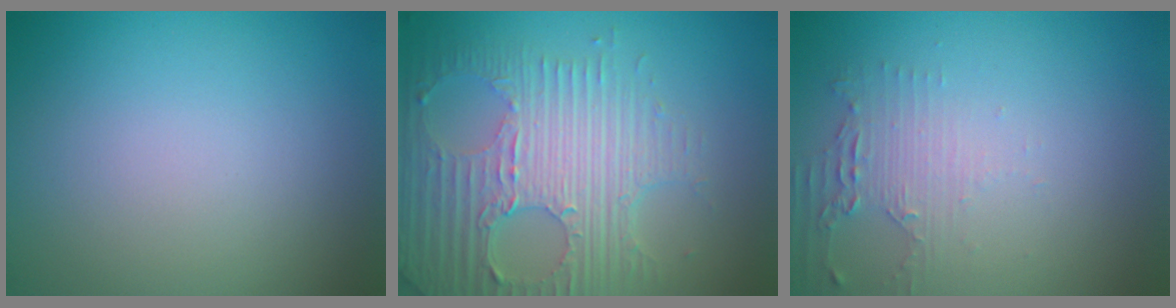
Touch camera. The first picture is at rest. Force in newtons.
{"total": 7.5, "press": 5.2, "slide": 5.4}
{"total": 2.2, "press": 1.8, "slide": 1.2}